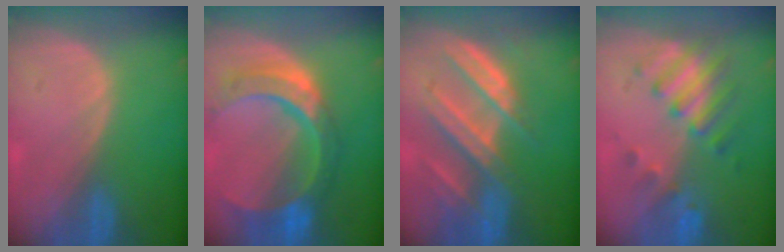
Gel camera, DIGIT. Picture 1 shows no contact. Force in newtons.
{"total": 11.0, "press": 9.2, "slide": 6.0}
{"total": 9.0, "press": 8.2, "slide": 3.7}
{"total": 7.2, "press": 6.8, "slide": 2.3}